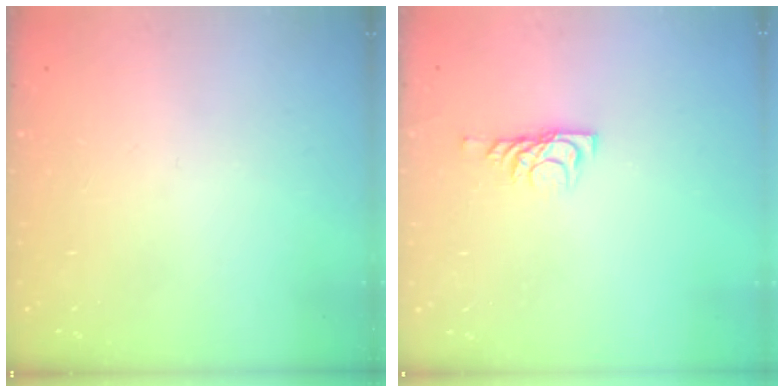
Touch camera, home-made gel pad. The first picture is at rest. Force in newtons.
{"total": 6.2, "press": 6.2, "slide": 0.7}